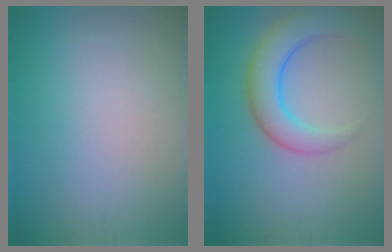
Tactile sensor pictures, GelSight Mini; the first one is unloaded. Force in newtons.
{"total": 4.9, "press": 4.9, "slide": 0.3}